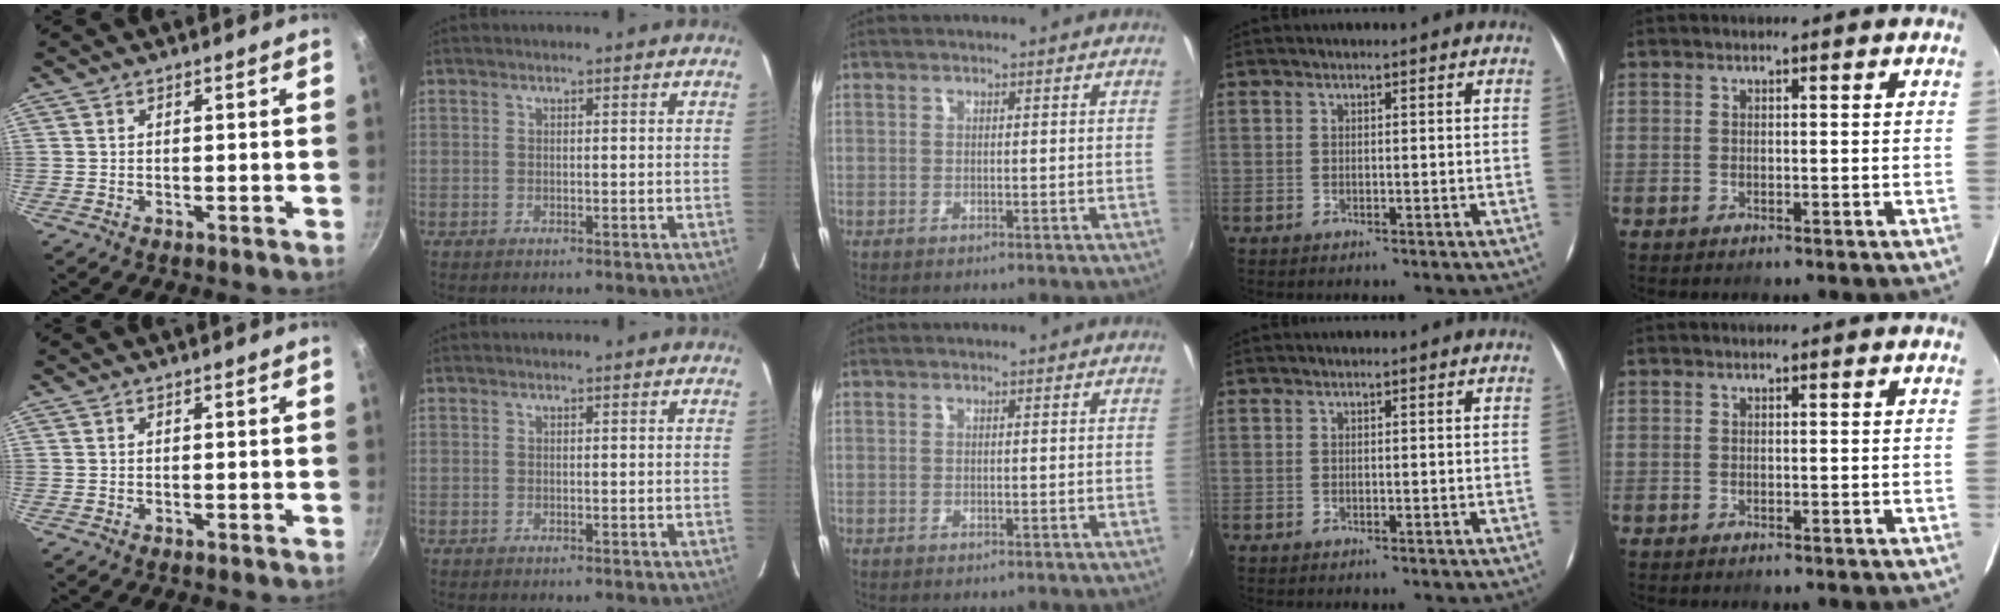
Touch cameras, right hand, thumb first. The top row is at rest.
{}